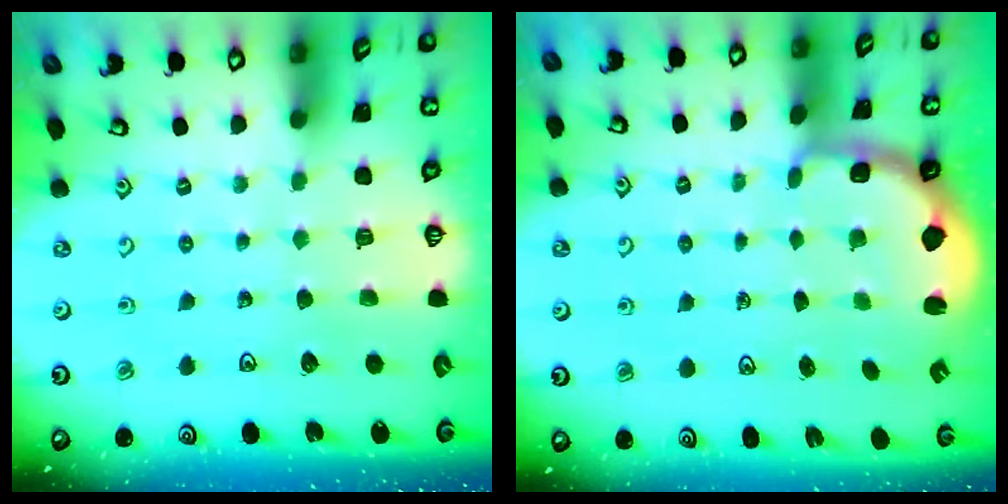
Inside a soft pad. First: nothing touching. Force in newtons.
{"total": 2.5, "press": 1.1, "slide": 2.2}